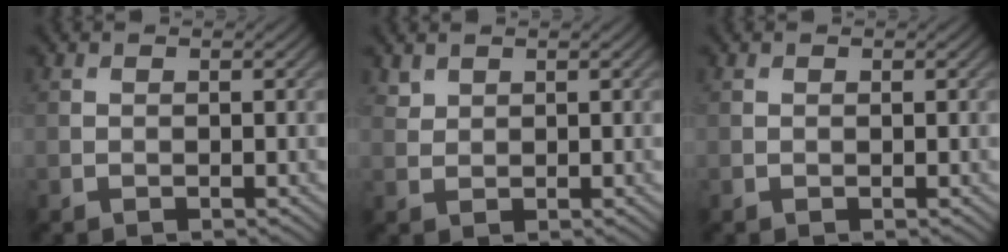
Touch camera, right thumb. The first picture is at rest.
{"total": 1.4, "force": [1.2, 0.7, 0.3], "torque": [-0.010, 0.000, 0.029]}
{"total": 0.0}